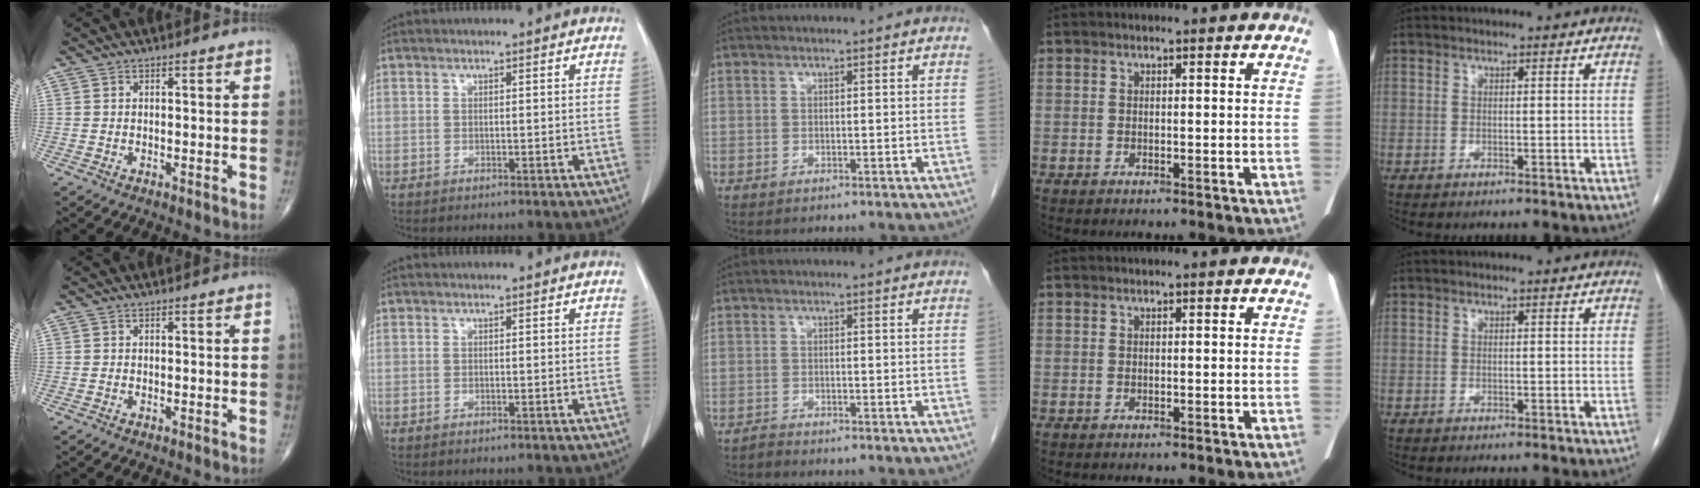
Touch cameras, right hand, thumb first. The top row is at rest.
{"middle": {"total": 0.7, "force": [-0.7, 0.0, -0.1], "torque": [0.001, -0.002, -0.015]}}